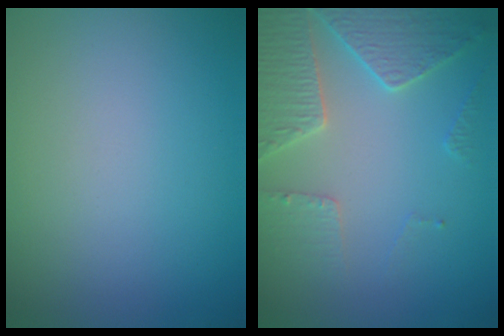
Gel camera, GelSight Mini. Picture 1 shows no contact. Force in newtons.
{"total": 4.5, "press": 4.3, "slide": 1.4}